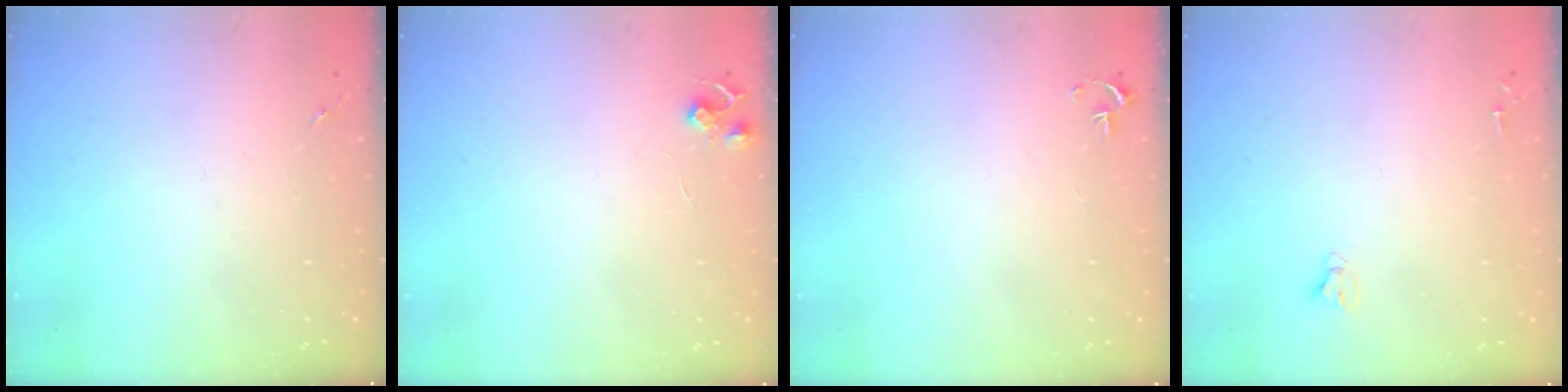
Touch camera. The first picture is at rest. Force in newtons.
{"total": 5.5, "press": 5.5, "slide": 0.6}
{"total": 3.4, "press": 3.4, "slide": 0.3}
{"total": 2.5, "press": 2.5, "slide": 0.2}